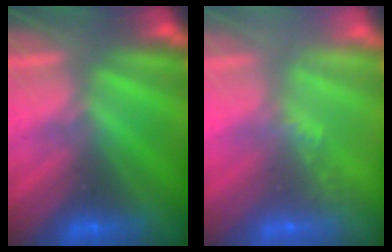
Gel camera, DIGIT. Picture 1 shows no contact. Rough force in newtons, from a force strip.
{"total": 2.2}